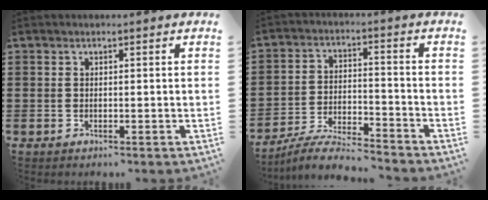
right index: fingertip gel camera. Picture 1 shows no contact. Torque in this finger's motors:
{"motor_torque": [-0.21, 0.92, -1.05, -0.21]}